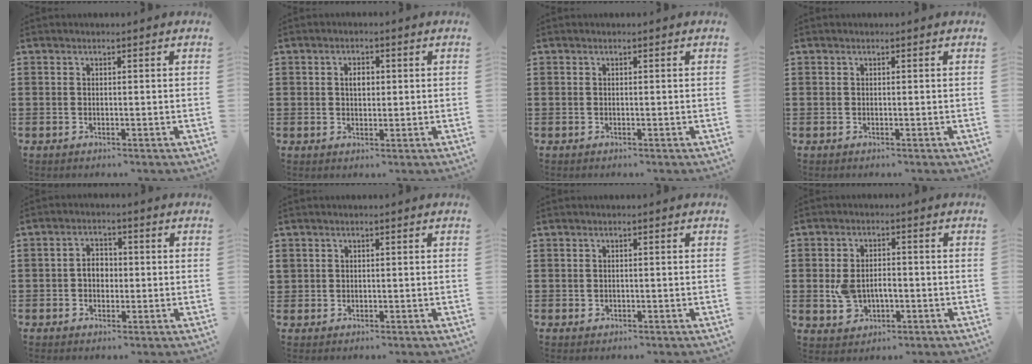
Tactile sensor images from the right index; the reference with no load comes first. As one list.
[{"total": 2.4, "force": [0.3, 1.5, 1.9], "torque": [-0.040, 0.009, 0.004]}, {"total": 0.0}, {"total": 0.0}, {"total": 3.0, "force": [-0.3, 2.1, 2.1], "torque": [-0.044, 0.007, -0.008]}, {"total": 1.1, "force": [0.4, 1.0, 0.1], "torque": [-0.004, 0.004, 0.008]}, {"total": 0.6, "force": [0.1, 0.5, 0.2], "torque": [-0.006, 0.003, 0.001]}, {"total": 4.4, "force": [-0.6, 3.0, 3.2], "torque": [-0.077, 0.003, -0.015]}]